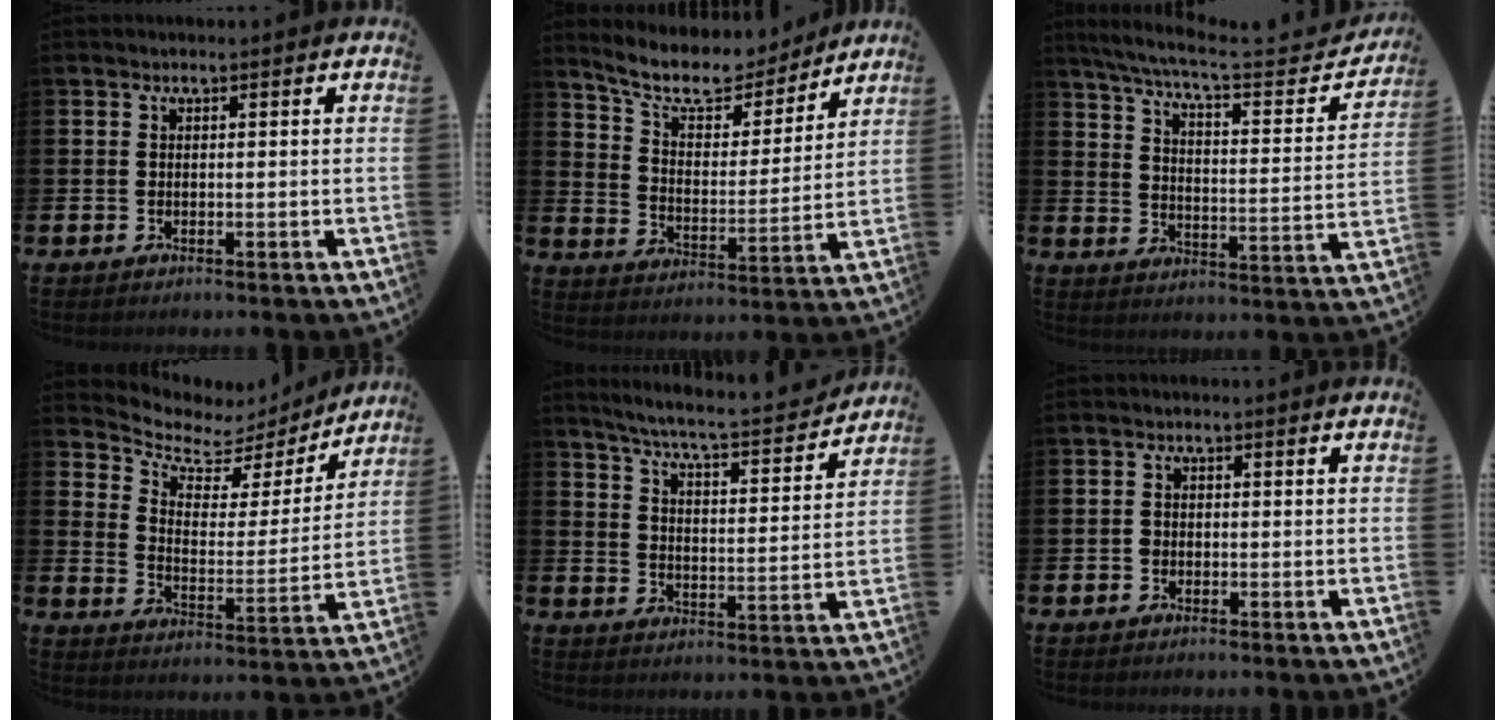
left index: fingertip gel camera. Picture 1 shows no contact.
{"total": 9.7, "force": [8.6, 3.2, 2.9], "torque": [-0.083, -0.058, 0.150]}
{"total": 6.6, "force": [5.7, 0.7, 3.1], "torque": [-0.076, -0.050, 0.089]}
{"total": 6.0, "force": [5.0, 2.8, 1.7], "torque": [-0.057, -0.042, 0.077]}
{"total": 6.2, "force": [5.8, -0.1, 2.2], "torque": [-0.066, -0.047, 0.094]}
{"total": 1.2, "force": [-0.4, 1.1, 0.2], "torque": [0.000, 0.004, -0.012]}